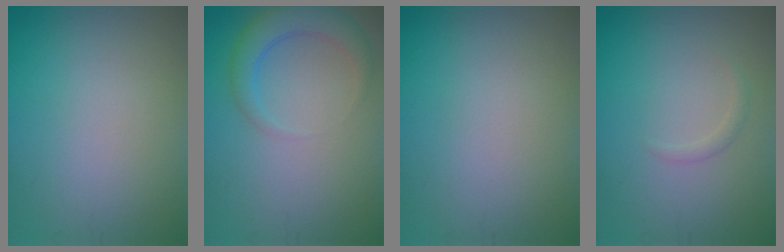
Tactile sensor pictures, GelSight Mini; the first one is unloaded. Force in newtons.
{"total": 3.3, "press": 3.3, "slide": 0.2}
{"total": 0.0}
{"total": 0.8, "press": 0.8, "slide": 0.0}